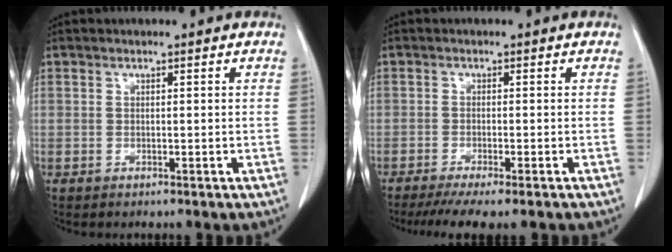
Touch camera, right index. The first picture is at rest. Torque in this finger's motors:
{"motor_torque": [0.71, -0.77, 0.43, 0.09]}